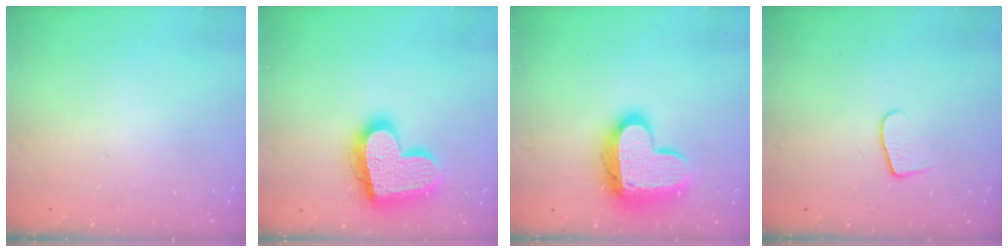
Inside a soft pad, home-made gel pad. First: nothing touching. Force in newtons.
{"total": 20.4, "press": 20.3, "slide": 1.7}
{"total": 15.7, "press": 15.7, "slide": 1.2}
{"total": 5.5, "press": 5.5, "slide": 0.5}